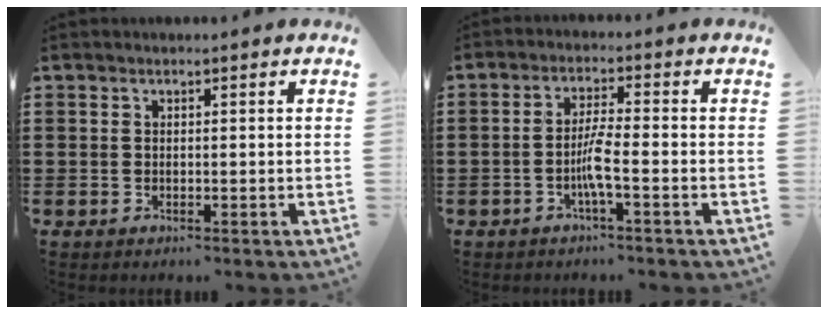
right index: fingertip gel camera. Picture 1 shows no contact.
{"total": 4.3, "force": [-1.6, 0.2, 4.0], "torque": [-0.087, -0.008, -0.036]}